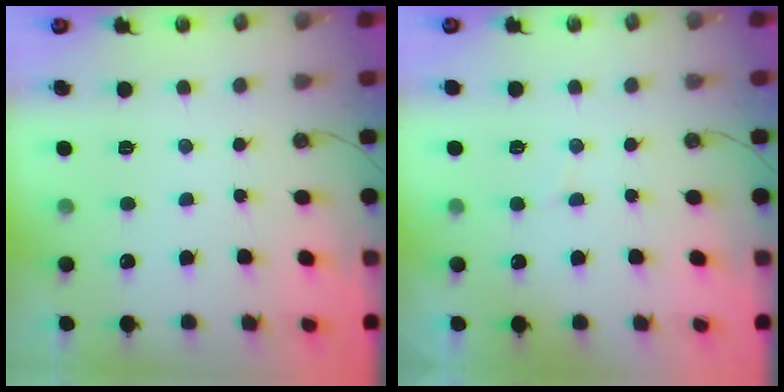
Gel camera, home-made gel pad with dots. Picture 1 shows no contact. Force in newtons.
{"total": 2.7, "press": 2.4, "slide": 1.2}